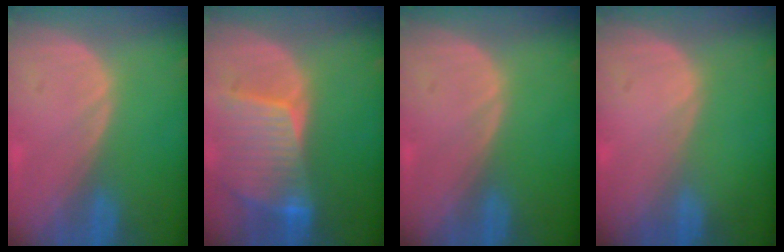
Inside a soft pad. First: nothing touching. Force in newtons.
{"total": 9.0, "press": 8.0, "slide": 4.1}
{"total": 0.0}
{"total": 0.0}